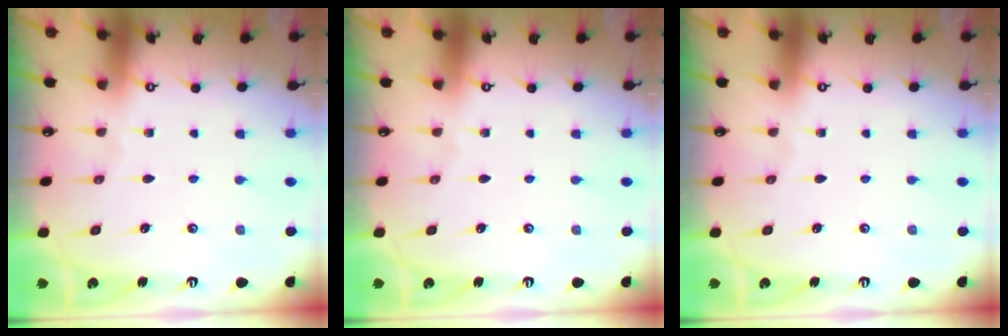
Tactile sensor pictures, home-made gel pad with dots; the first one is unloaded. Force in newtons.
{"total": 0.0}
{"total": 0.0}